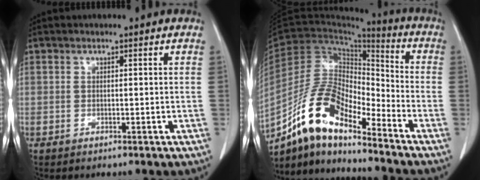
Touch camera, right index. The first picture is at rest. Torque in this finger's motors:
{"motor_torque": [0.17, -0.09, 0.20, 0.03]}